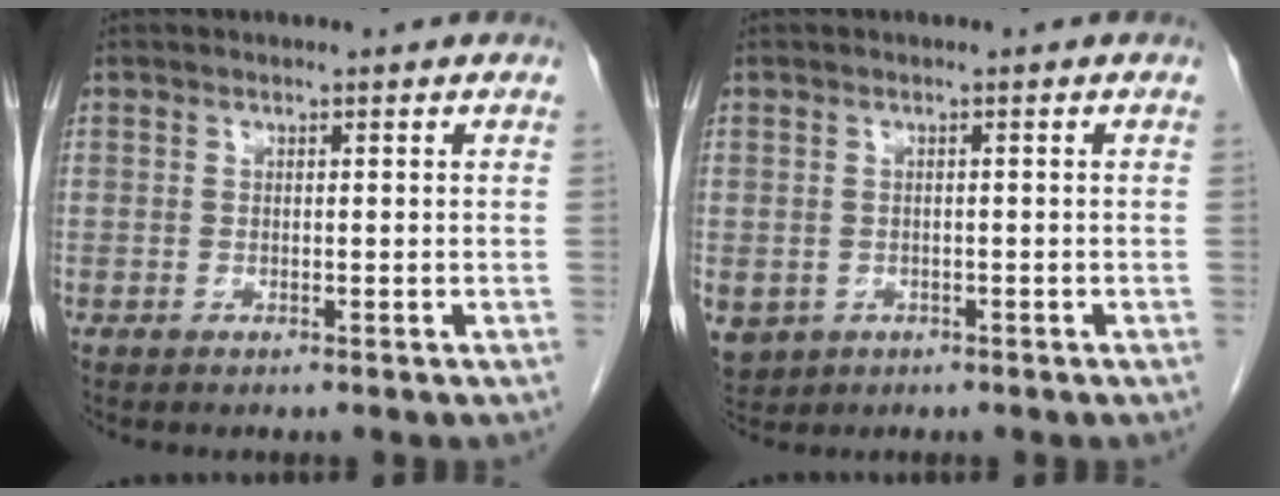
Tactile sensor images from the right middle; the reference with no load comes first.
{"total": 6.8, "force": [-2.7, 5.8, 2.2], "torque": [-0.059, -0.003, -0.033]}